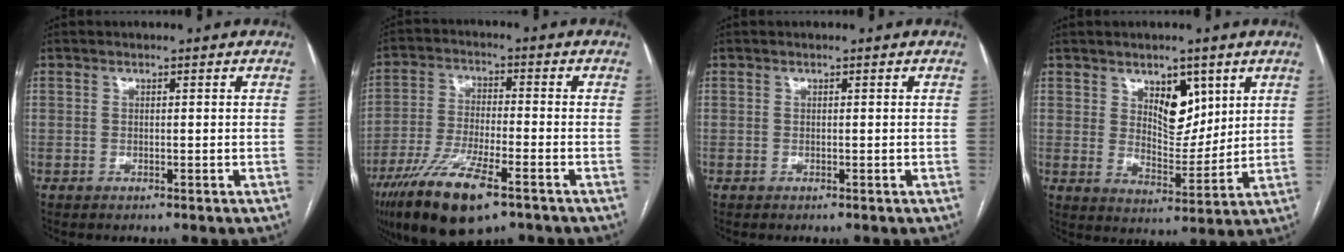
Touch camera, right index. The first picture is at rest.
{"total": 13.4, "force": [-8.1, 3.0, 10.2], "torque": [-0.196, -0.025, -0.140]}
{"total": 0.0}
{"total": 7.6, "force": [3.8, 4.0, 5.2], "torque": [-0.081, -0.004, 0.070]}